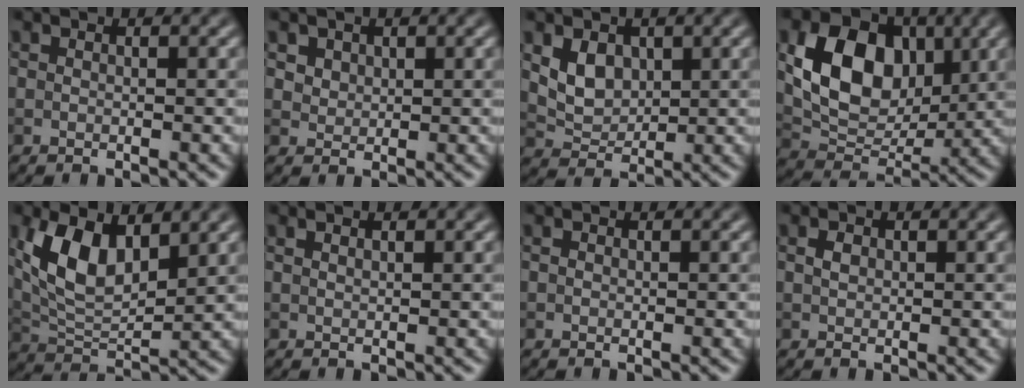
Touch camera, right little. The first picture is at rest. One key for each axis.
{"total": 2.6, "fx": 1.5, "fy": 1.9, "fz": 1.0, "tx": -0.036, "ty": -0.003, "tz": 0.036}
{"total": 3.1, "fx": 0.9, "fy": 2.4, "fz": 1.8, "tx": -0.037, "ty": -0.008, "tz": 0.020}
{"total": 9.2, "fx": 1.9, "fy": 6.6, "fz": 6.1, "tx": -0.108, "ty": -0.002, "tz": 0.036}
{"total": 6.8, "fx": 2.5, "fy": 3.4, "fz": 5.3, "tx": -0.110, "ty": -0.002, "tz": 0.050}
{"total": 0.6, "fx": 0.5, "fy": 0.1, "fz": 0.4, "tx": -0.006, "ty": 0.001, "tz": 0.009}
{"total": 0.0}
{"total": 0.9, "fx": 0.0, "fy": 0.7, "fz": 0.5, "tx": -0.013, "ty": 0.000, "tz": 0.000}